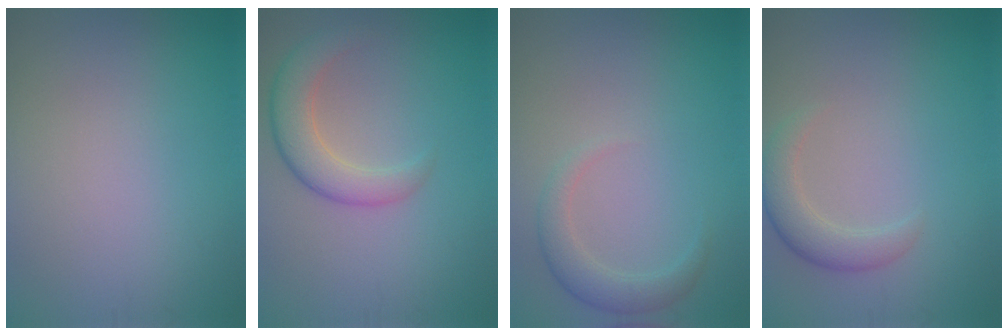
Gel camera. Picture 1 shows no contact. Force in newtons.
{"total": 4.1, "press": 4.1, "slide": 0.2}
{"total": 2.3, "press": 2.3, "slide": 0.2}
{"total": 2.8, "press": 2.8, "slide": 0.0}